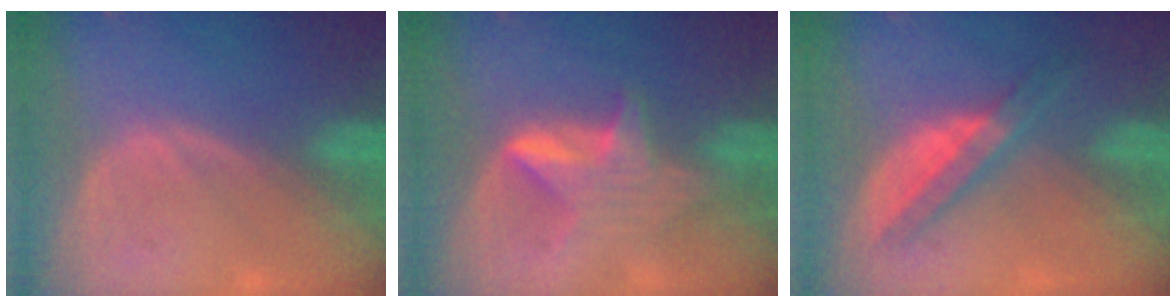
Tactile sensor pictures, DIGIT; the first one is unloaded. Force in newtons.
{"total": 6.1, "press": 5.7, "slide": 2.1}
{"total": 5.4, "press": 5.3, "slide": 1.3}